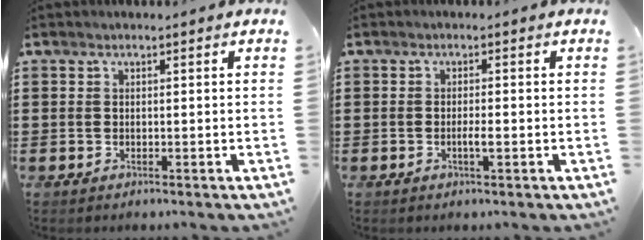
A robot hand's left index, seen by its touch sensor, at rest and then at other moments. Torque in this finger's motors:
{"motor_torque": [0.12, 0.02, 0.02, 0.03]}